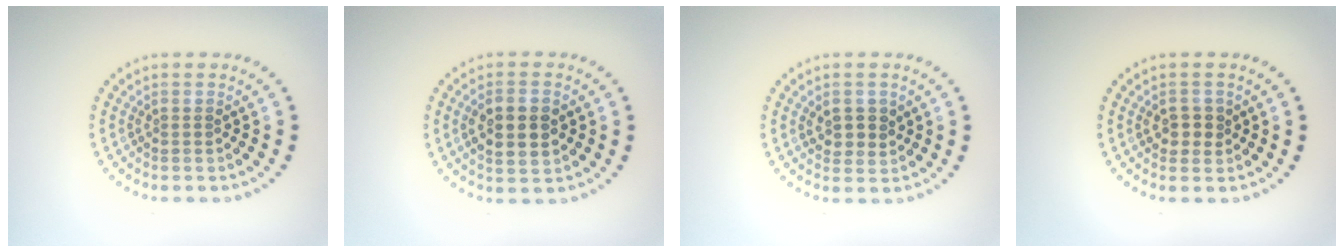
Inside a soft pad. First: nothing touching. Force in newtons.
{"total": 3.9, "press": 3.9, "slide": 0.3}
{"total": 2.3, "press": 2.2, "slide": 0.7}
{"total": 2.1, "press": 2.0, "slide": 0.4}